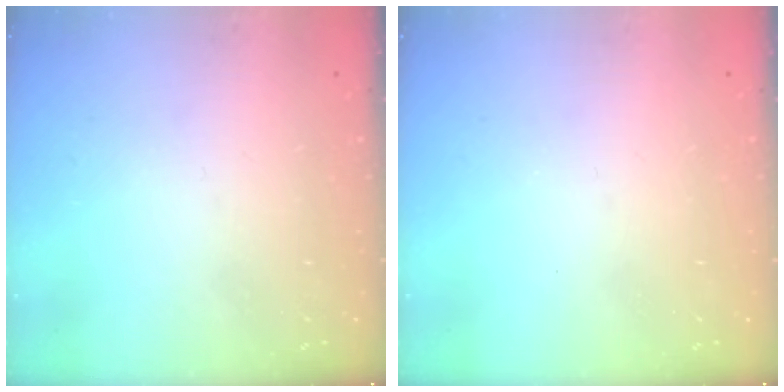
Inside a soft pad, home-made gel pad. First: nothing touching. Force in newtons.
{"total": 0.0}